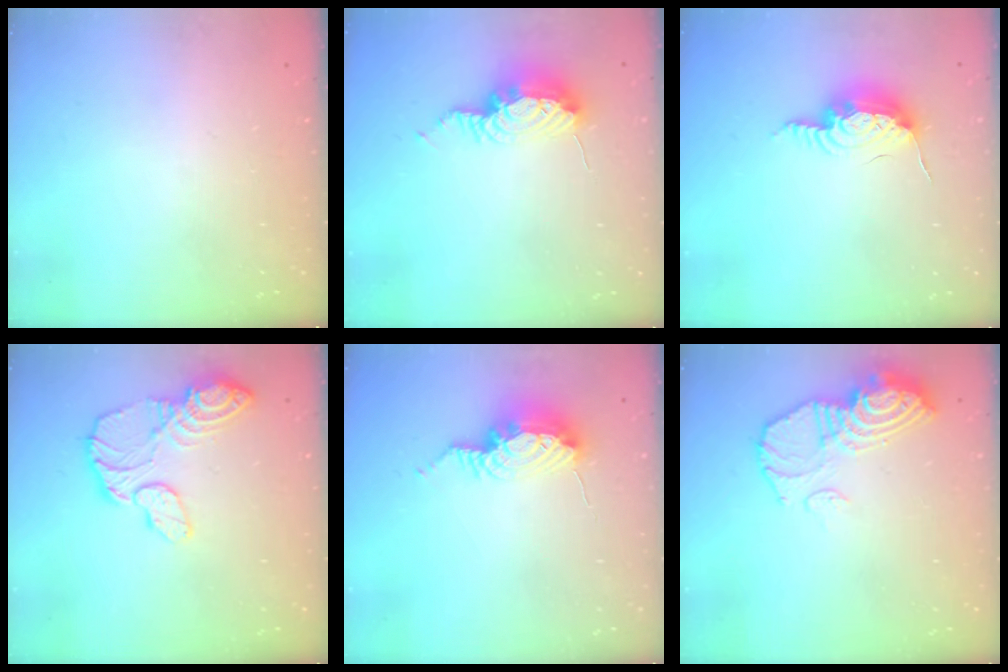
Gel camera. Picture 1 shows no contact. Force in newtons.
{"total": 8.7, "press": 8.6, "slide": 1.1}
{"total": 11.9, "press": 11.9, "slide": 0.8}
{"total": 14.2, "press": 14.2, "slide": 1.3}
{"total": 13.2, "press": 10.7, "slide": 7.8}
{"total": 13.5, "press": 13.4, "slide": 1.4}